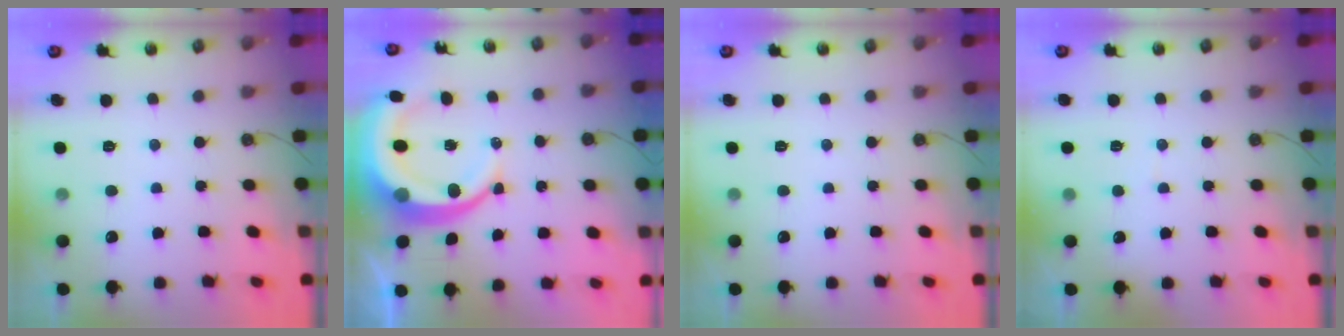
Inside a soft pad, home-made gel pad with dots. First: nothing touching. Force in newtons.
{"total": 13.6, "press": 13.5, "slide": 1.5}
{"total": 0.0}
{"total": 2.8, "press": 2.8, "slide": 0.3}